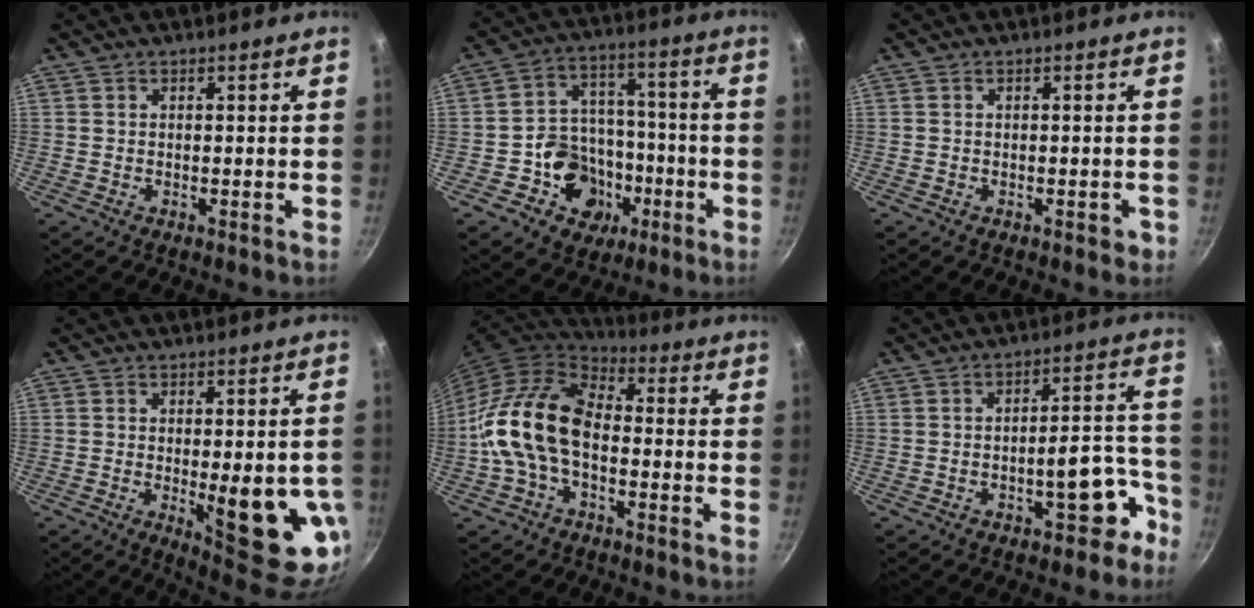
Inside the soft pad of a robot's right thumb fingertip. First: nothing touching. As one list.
[{"total": 13.5, "force": [-4.7, 11.4, 5.3], "torque": [-0.034, 0.043, -0.074]}, {"total": 1.4, "force": [-0.6, 0.9, 0.9], "torque": [0.002, 0.011, -0.002]}, {"total": 16.1, "force": [-2.6, 5.0, 15.0], "torque": [-0.163, -0.018, -0.022]}, {"total": 15.4, "force": [-2.7, 9.7, 11.7], "torque": [-0.201, 0.040, -0.067]}, {"total": 9.6, "force": [-5.2, 4.3, 6.9], "torque": [-0.035, 0.073, -0.058]}]